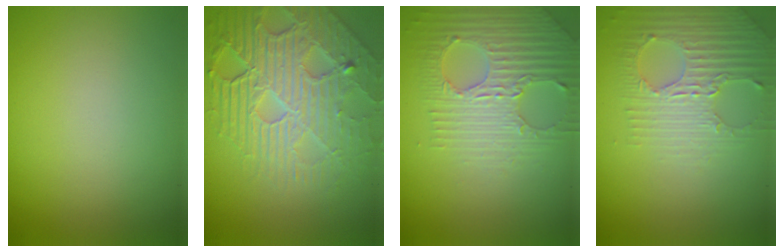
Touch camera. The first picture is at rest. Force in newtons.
{"total": 7.0, "press": 5.5, "slide": 4.4}
{"total": 3.5, "press": 3.5, "slide": 0.6}
{"total": 2.8, "press": 2.7, "slide": 0.9}